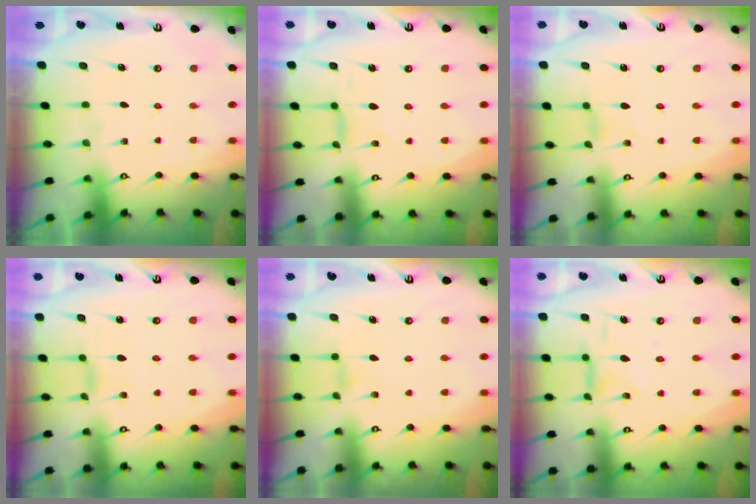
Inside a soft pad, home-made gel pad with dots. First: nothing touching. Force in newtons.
{"total": 1.2, "press": 1.2, "slide": 0.0}
{"total": 0.0}
{"total": 1.1, "press": 1.0, "slide": 0.2}
{"total": 0.0}
{"total": 1.4, "press": 1.4, "slide": 0.3}